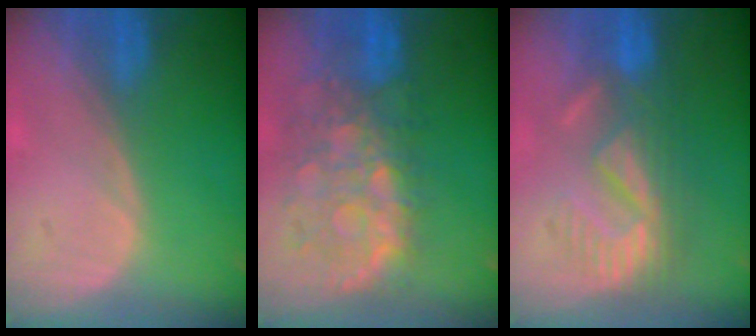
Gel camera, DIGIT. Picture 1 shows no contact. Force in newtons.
{"total": 10.9, "press": 9.5, "slide": 5.2}
{"total": 8.9, "press": 8.2, "slide": 3.6}